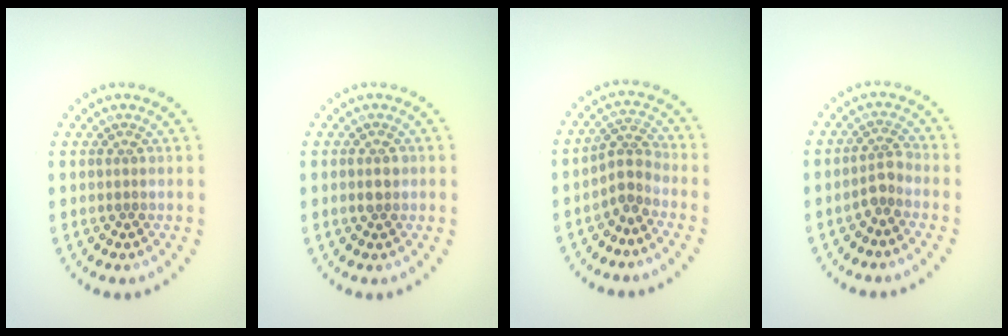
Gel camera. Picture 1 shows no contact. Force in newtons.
{"total": 1.5, "press": 1.5, "slide": 0.1}
{"total": 2.3, "press": 1.6, "slide": 1.6}
{"total": 1.8, "press": 1.3, "slide": 1.3}